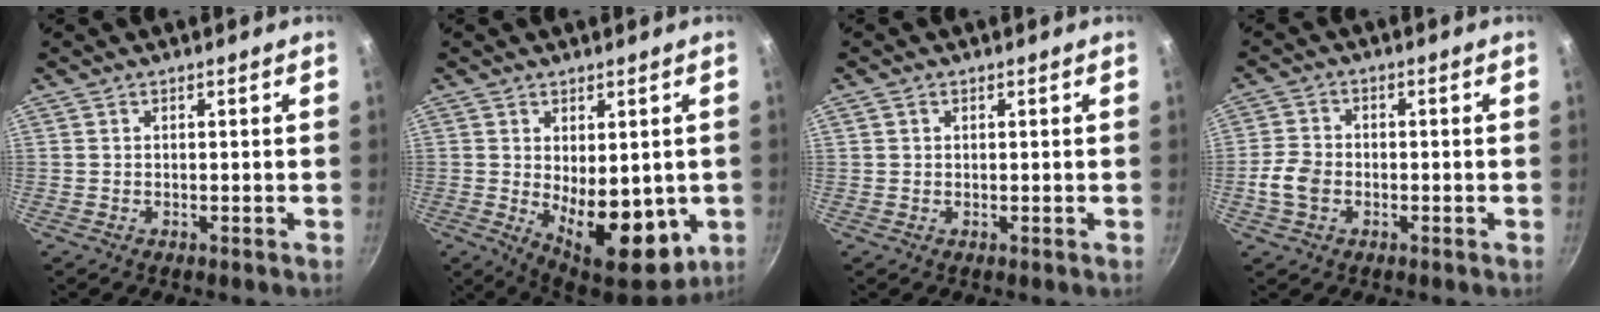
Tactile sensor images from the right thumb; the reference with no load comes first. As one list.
[{"total": 14.2, "force": [-1.8, 7.4, 12.0], "torque": [-0.141, -0.030, -0.009]}, {"total": 1.1, "force": [0.4, 0.9, 0.4], "torque": [-0.006, 0.003, 0.006]}, {"total": 5.4, "force": [-1.6, 4.0, 3.3], "torque": [-0.062, 0.014, -0.035]}]